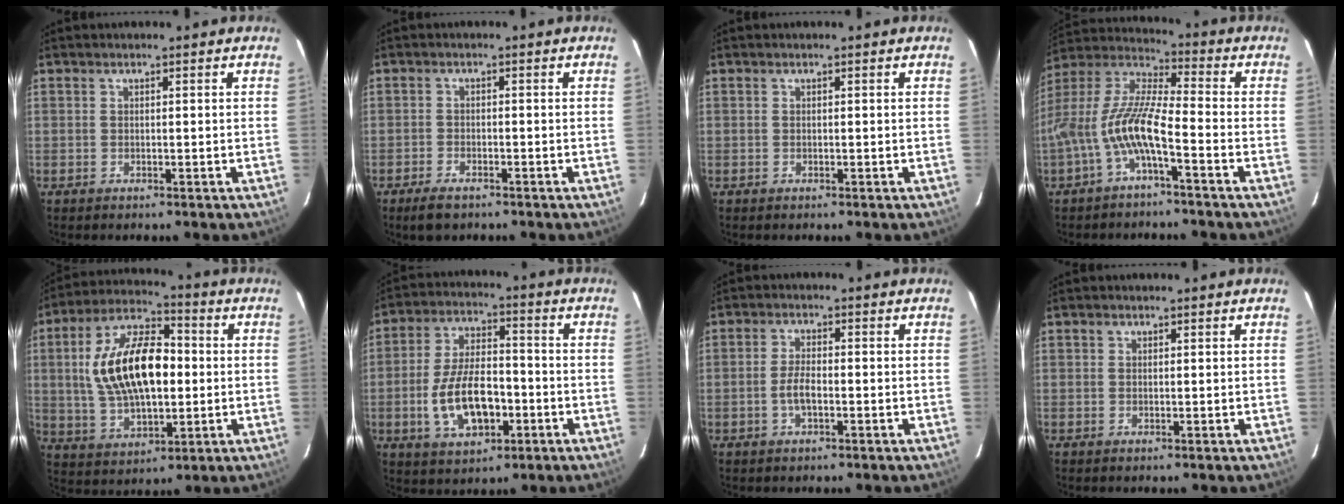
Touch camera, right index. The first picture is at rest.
{"total": 3.9, "force": [-2.9, 1.6, 2.0], "torque": [-0.055, -0.008, -0.053]}
{"total": 0.0}
{"total": 11.5, "force": [-4.5, 2.1, 10.4], "torque": [-0.219, 0.006, -0.089]}
{"total": 18.6, "force": [1.0, 9.5, 16.0], "torque": [-0.304, 0.020, 0.024]}
{"total": 13.3, "force": [-3.9, 6.8, 10.8], "torque": [-0.217, 0.007, -0.058]}
{"total": 3.6, "force": [-1.2, 1.3, 3.1], "torque": [-0.068, 0.002, -0.022]}
{"total": 0.6, "force": [0.3, 0.6, 0.1], "torque": [-0.001, 0.004, 0.003]}